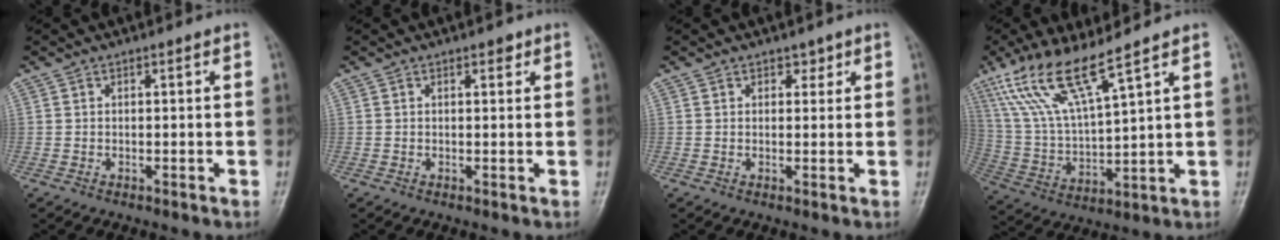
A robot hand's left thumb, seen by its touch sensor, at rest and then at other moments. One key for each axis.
{"total": 1.2, "fx": 0.8, "fy": 0.6, "fz": 0.7, "tx": -0.002, "ty": -0.002, "tz": 0.008}
{"total": 1.7, "fx": 1.2, "fy": 1.2, "fz": 0.6, "tx": 0.011, "ty": -0.004, "tz": 0.012}
{"total": 13.7, "fx": 9.2, "fy": 2.1, "fz": 9.9, "tx": -0.202, "ty": -0.041, "tz": 0.197}